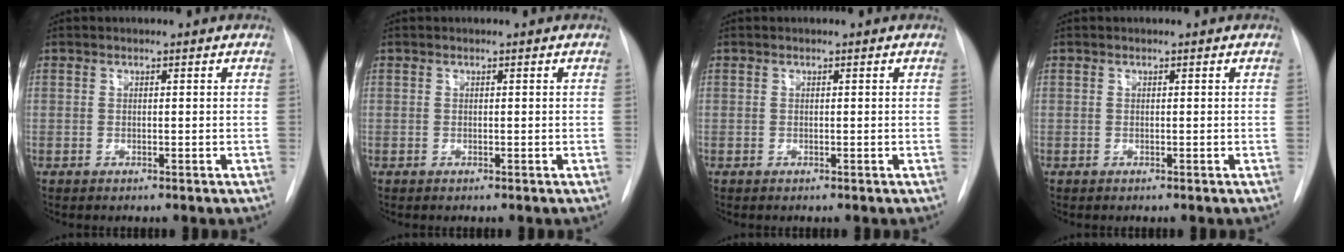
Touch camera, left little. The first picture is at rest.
{"total": 0.0}
{"total": 0.0}
{"total": 0.0}